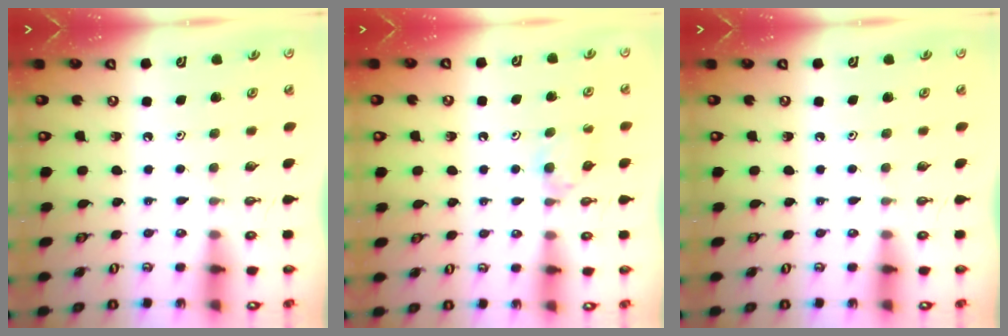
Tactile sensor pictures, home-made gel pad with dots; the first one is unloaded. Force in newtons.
{"total": 6.1, "press": 6.0, "slide": 0.9}
{"total": 0.0}